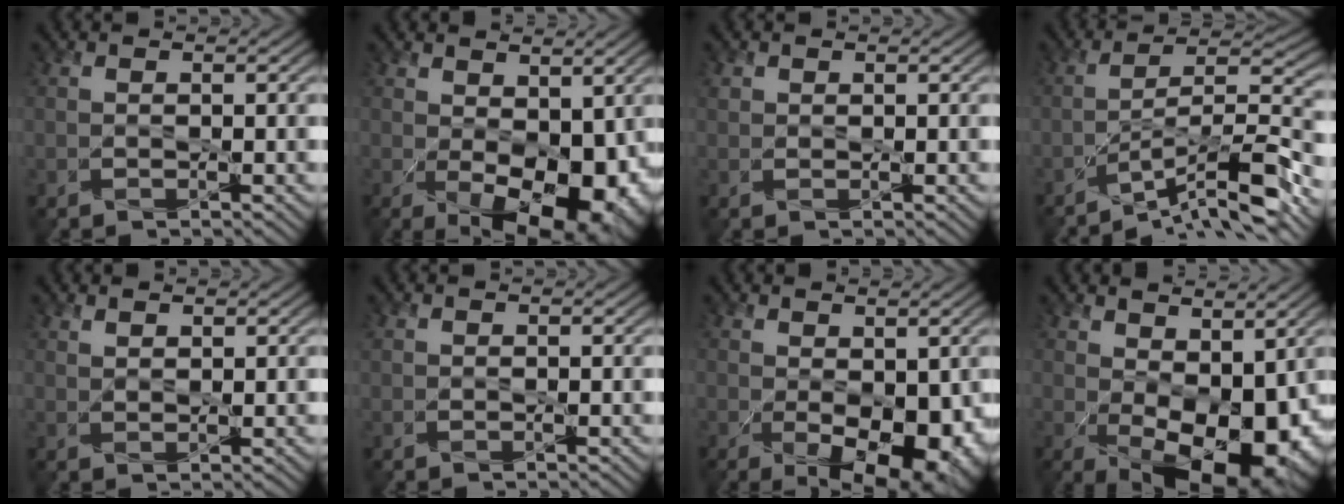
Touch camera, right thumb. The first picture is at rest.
{"total": 11.2, "force": [-1.2, 6.8, 8.9], "torque": [-0.128, -0.037, 0.006]}
{"total": 0.9, "force": [0.5, 0.7, 0.1], "torque": [-0.005, 0.001, 0.008]}
{"total": 10.1, "force": [-7.5, 1.1, 6.5], "torque": [-0.102, 0.020, -0.137]}
{"total": 1.5, "force": [1.3, 0.3, 0.5], "torque": [-0.012, 0.001, 0.029]}
{"total": 0.7, "force": [0.4, 0.5, 0.1], "torque": [-0.006, 0.002, 0.008]}
{"total": 9.8, "force": [-1.6, 5.8, 7.8], "torque": [-0.110, -0.039, 0.000]}
{"total": 12.0, "force": [0.1, 7.2, 9.6], "torque": [-0.140, -0.029, 0.026]}